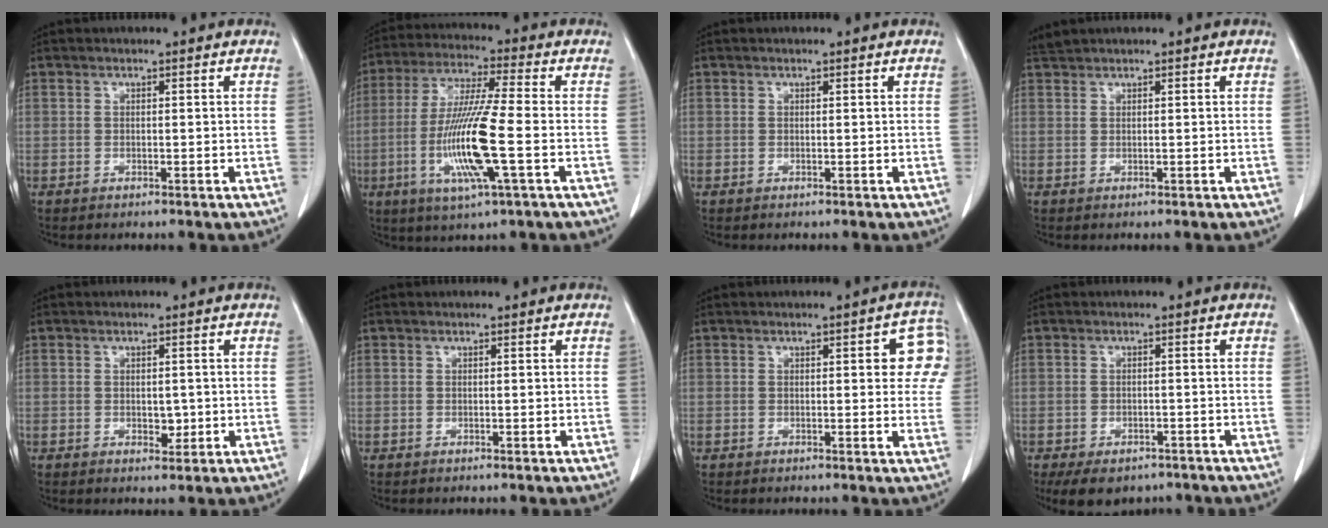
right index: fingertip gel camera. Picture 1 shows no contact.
{"total": 13.9, "force": [-3.2, 0.3, 13.5], "torque": [-0.275, -0.016, -0.066]}
{"total": 0.0}
{"total": 1.2, "force": [1.2, -0.3, 0.2], "torque": [-0.004, 0.010, 0.028]}
{"total": 2.4, "force": [-0.3, 1.4, 1.9], "torque": [-0.026, -0.002, 0.001]}
{"total": 0.0}
{"total": 6.4, "force": [1.9, 2.4, 5.6], "torque": [-0.041, 0.009, 0.011]}
{"total": 8.5, "force": [-6.2, 4.9, 3.2], "torque": [-0.042, -0.002, -0.087]}